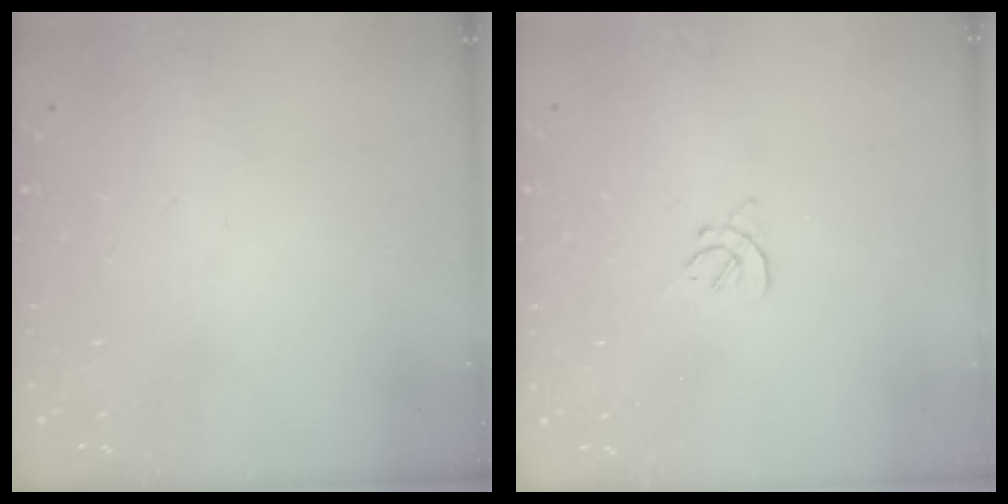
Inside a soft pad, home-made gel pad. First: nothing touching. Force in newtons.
{"total": 1.6, "press": 1.5, "slide": 0.5}